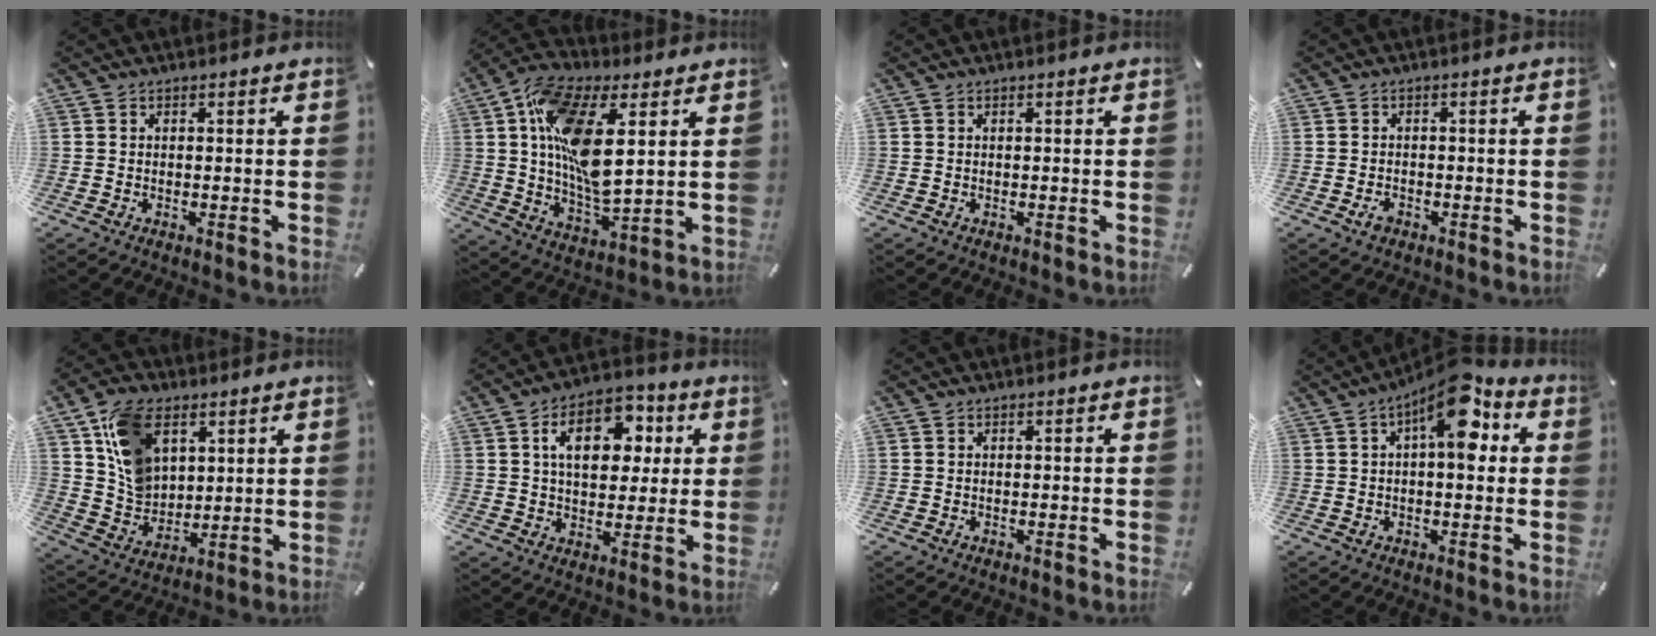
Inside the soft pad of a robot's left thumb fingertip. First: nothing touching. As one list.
[{"total": 16.9, "force": [5.1, 7.6, 14.2], "torque": [-0.287, -0.009, 0.089]}, {"total": 0.0}, {"total": 2.1, "force": [-1.2, 1.5, 0.9], "torque": [-0.025, 0.002, -0.025]}, {"total": 12.9, "force": [5.4, 9.5, 6.9], "torque": [-0.150, -0.004, 0.106]}, {"total": 13.2, "force": [4.1, 9.0, 8.8], "torque": [-0.132, 0.002, 0.070]}, {"total": 0.0}, {"total": 12.0, "force": [4.4, 5.1, 9.9], "torque": [-0.134, -0.026, 0.068]}]